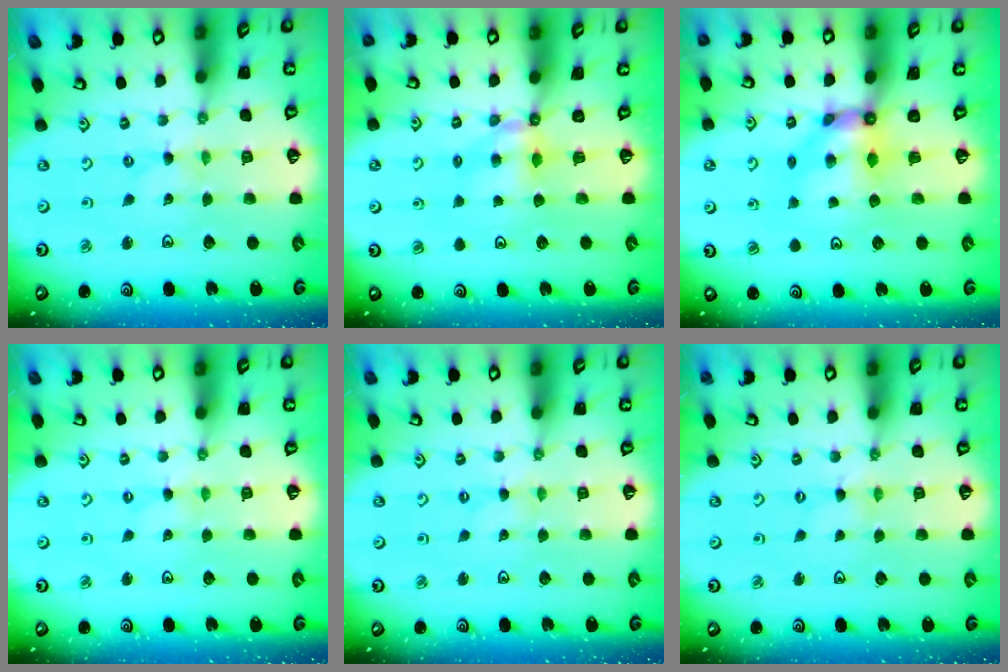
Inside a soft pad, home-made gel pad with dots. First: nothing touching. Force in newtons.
{"total": 5.7, "press": 5.7, "slide": 0.4}
{"total": 7.1, "press": 7.1, "slide": 0.4}
{"total": 0.0}
{"total": 0.0}
{"total": 0.0}